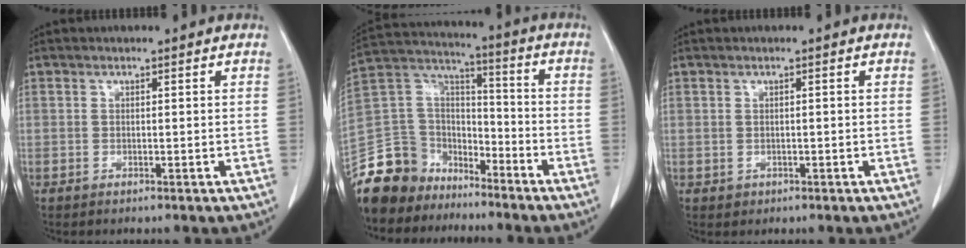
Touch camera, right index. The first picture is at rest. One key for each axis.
{"total": 13.5, "fx": -10.9, "fy": 8.0, "fz": 1.4, "tx": -0.038, "ty": 0.073, "tz": -0.202}
{"total": 0.8, "fx": -0.1, "fy": 0.7, "fz": 0.3, "tx": -0.004, "ty": 0.002, "tz": 0.003}